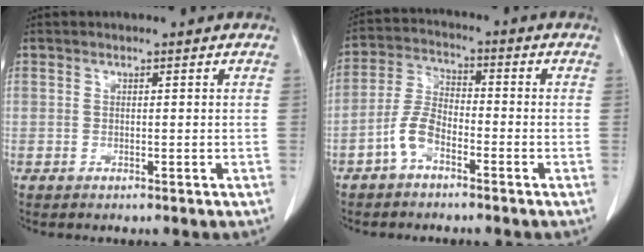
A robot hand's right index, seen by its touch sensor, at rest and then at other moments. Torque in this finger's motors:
{"motor_torque": [0.27, -0.16, 0.27, 0.08]}